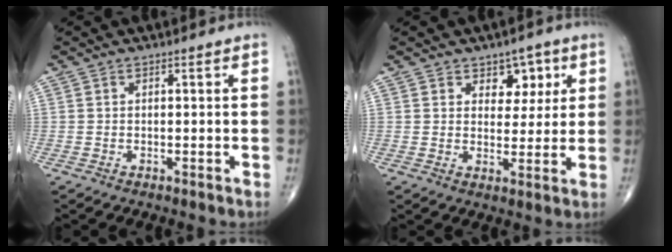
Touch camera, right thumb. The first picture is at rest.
{"total": 5.8, "force": [2.8, 4.1, 3.0], "torque": [-0.005, -0.013, 0.037]}